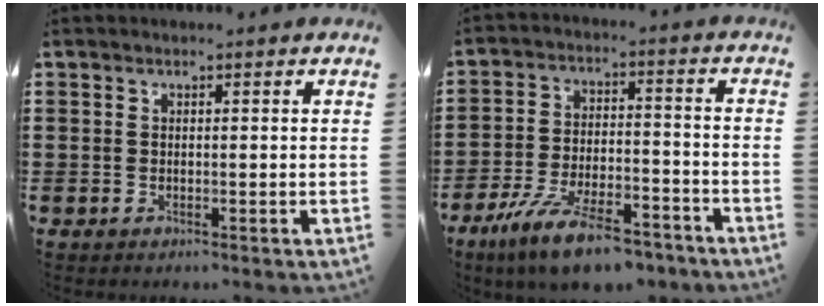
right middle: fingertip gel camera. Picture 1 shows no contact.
{"total": 10.6, "force": [-8.6, 1.9, 5.8], "torque": [-0.111, 0.020, -0.165]}